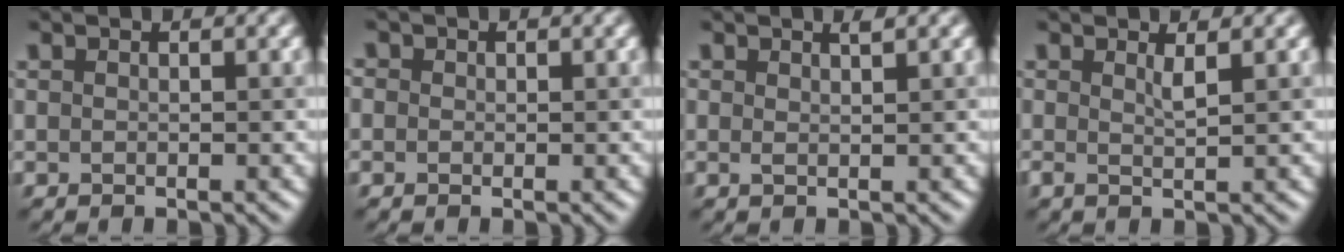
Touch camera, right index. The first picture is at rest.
{"total": 1.2, "force": [0.5, 1.1, 0.4], "torque": [-0.008, 0.004, -0.010]}
{"total": 0.9, "force": [0.6, 0.2, 0.7], "torque": [-0.015, -0.003, 0.010]}
{"total": 1.2, "force": [0.6, 0.1, 1.0], "torque": [-0.024, -0.002, 0.010]}